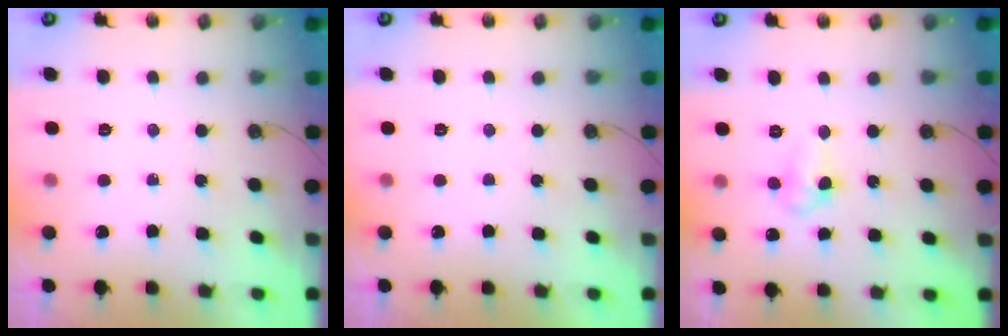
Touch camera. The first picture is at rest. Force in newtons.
{"total": 0.0}
{"total": 5.3, "press": 5.1, "slide": 1.5}